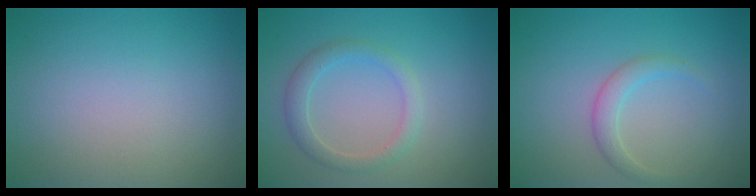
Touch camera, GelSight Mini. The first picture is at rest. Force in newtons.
{"total": 2.3, "press": 2.3, "slide": 0.1}
{"total": 1.7, "press": 1.7, "slide": 0.1}